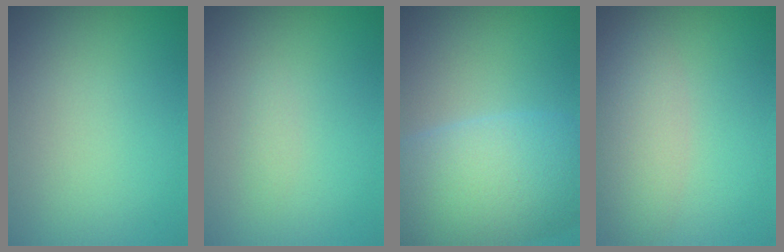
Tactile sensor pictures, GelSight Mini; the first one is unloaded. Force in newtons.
{"total": 0.6, "press": 0.6, "slide": 0.1}
{"total": 10.6, "press": 10.5, "slide": 0.4}
{"total": 3.1, "press": 3.1, "slide": 0.1}